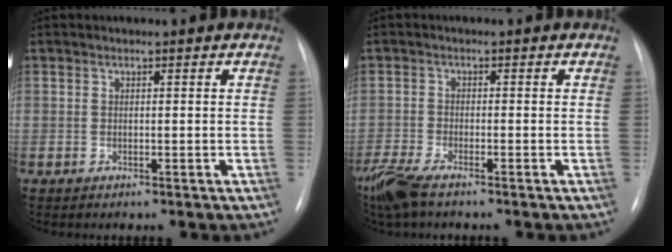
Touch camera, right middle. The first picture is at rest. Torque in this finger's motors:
{"motor_torque": [1.10, -1.04, 0.50, 0.18]}